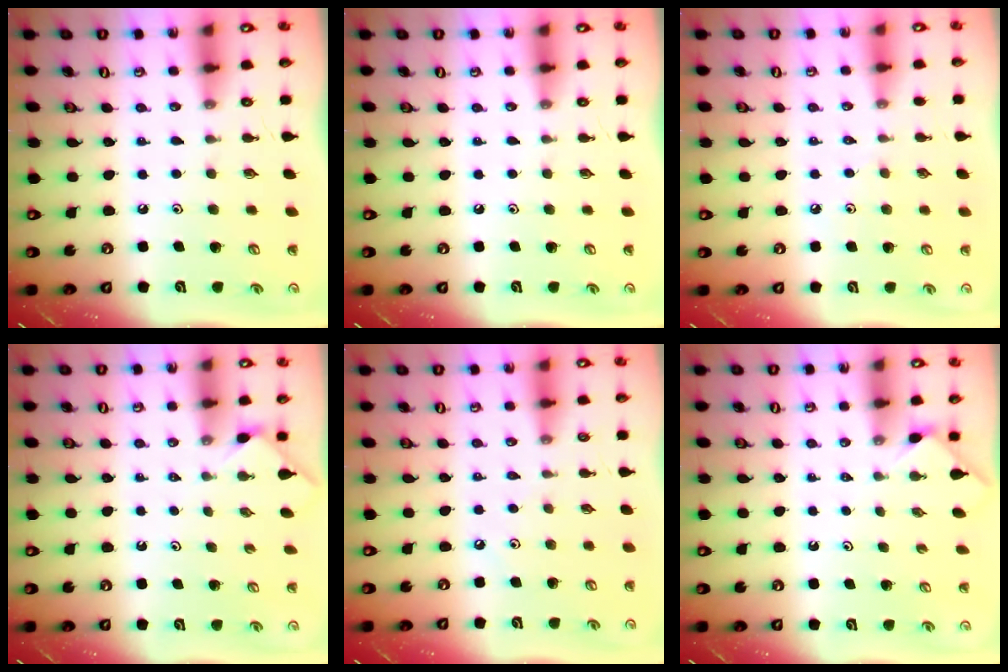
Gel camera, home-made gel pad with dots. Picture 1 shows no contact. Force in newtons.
{"total": 0.0}
{"total": 4.1, "press": 4.0, "slide": 0.7}
{"total": 0.0}
{"total": 2.9, "press": 2.9, "slide": 0.4}
{"total": 0.0}